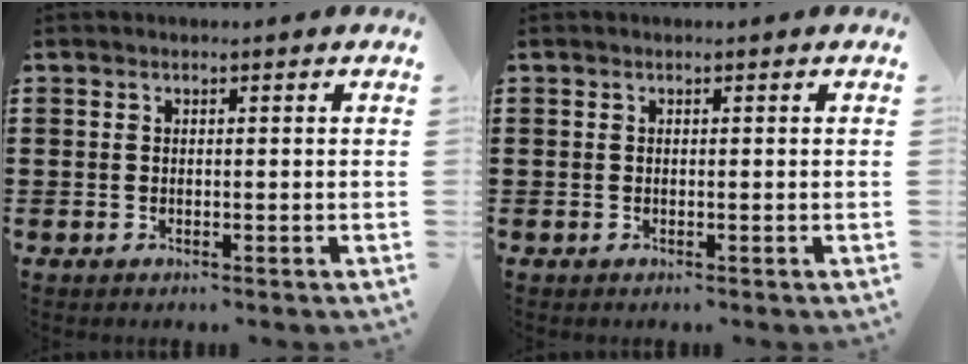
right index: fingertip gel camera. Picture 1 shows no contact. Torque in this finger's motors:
{"motor_torque": [0.05, 1.26, 0.00, 0.00]}